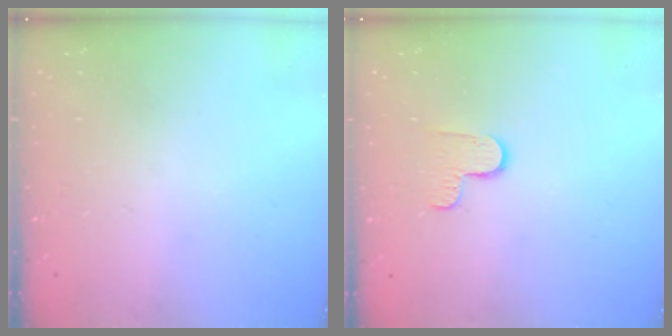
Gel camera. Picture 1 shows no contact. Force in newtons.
{"total": 5.1, "press": 5.0, "slide": 0.5}